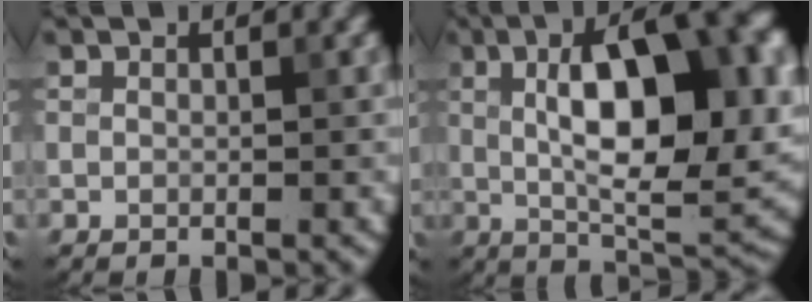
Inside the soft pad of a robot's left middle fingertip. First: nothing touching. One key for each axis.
{"total": 12.5, "fx": 2.1, "fy": 4.8, "fz": 11.4, "tx": -0.159, "ty": 0.010, "tz": 0.037}